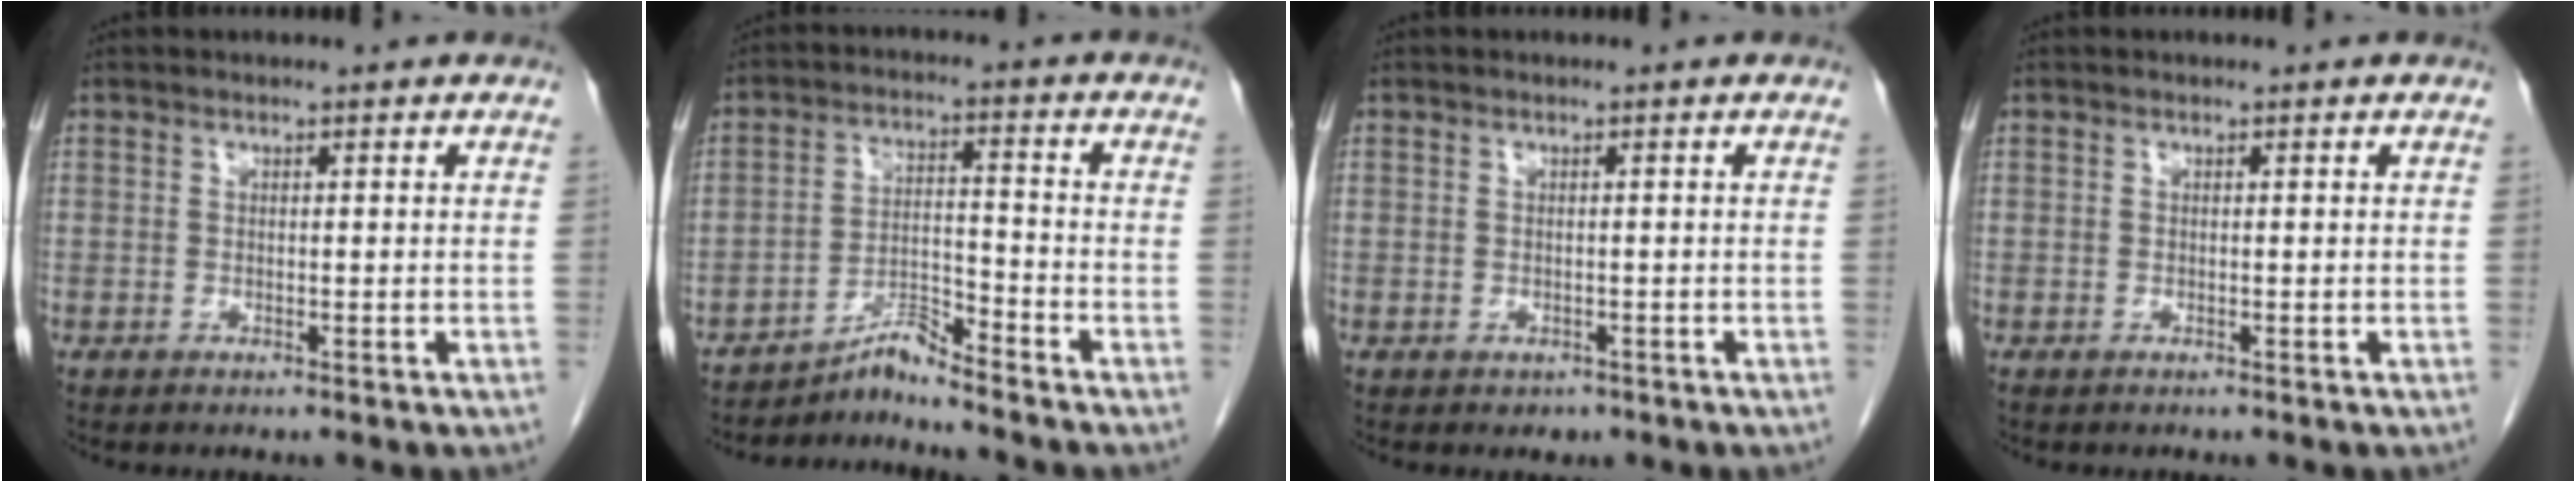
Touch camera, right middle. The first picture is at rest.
{"total": 4.5, "force": [-4.4, -0.7, 0.7], "torque": [-0.011, -0.005, -0.078]}
{"total": 1.0, "force": [-0.6, 0.8, 0.3], "torque": [-0.005, 0.001, -0.003]}
{"total": 0.0}